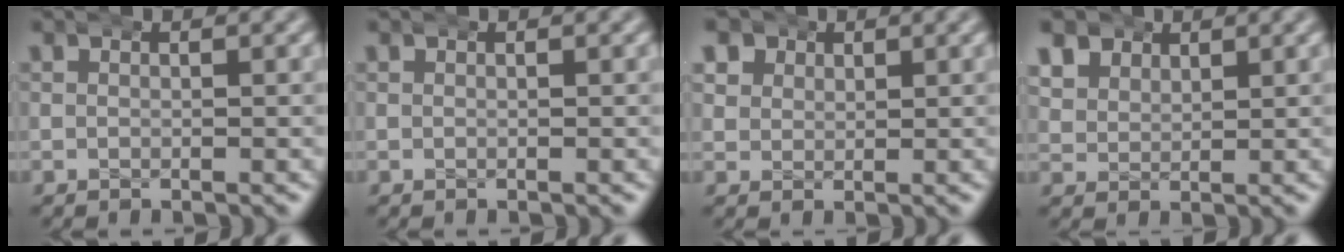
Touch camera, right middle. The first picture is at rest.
{"total": 0.0}
{"total": 3.9, "force": [1.8, 3.2, 1.3], "torque": [-0.028, -0.006, 0.031]}
{"total": 3.5, "force": [2.3, 2.4, 0.9], "torque": [-0.028, -0.005, 0.045]}